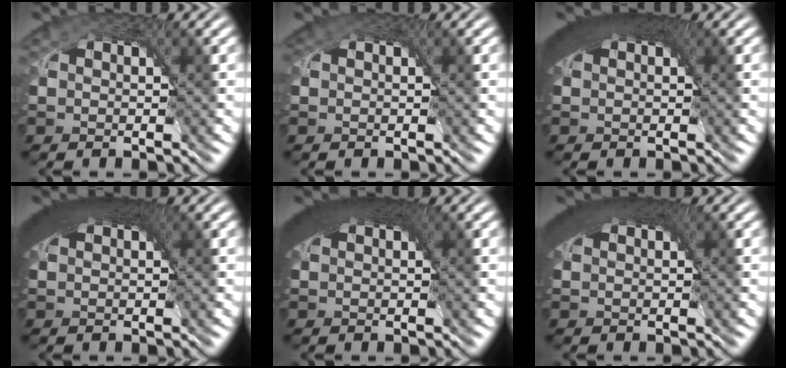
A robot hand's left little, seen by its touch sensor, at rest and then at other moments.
{"total": 2.0, "force": [0.9, 1.4, 1.1], "torque": [-0.026, 0.004, 0.008]}
{"total": 7.9, "force": [3.1, 3.8, 6.2], "torque": [-0.096, 0.021, 0.033]}
{"total": 8.4, "force": [3.1, 4.0, 6.7], "torque": [-0.102, 0.021, 0.033]}
{"total": 8.2, "force": [3.1, 3.9, 6.6], "torque": [-0.100, 0.021, 0.033]}
{"total": 7.4, "force": [3.0, 3.6, 5.8], "torque": [-0.088, 0.020, 0.032]}